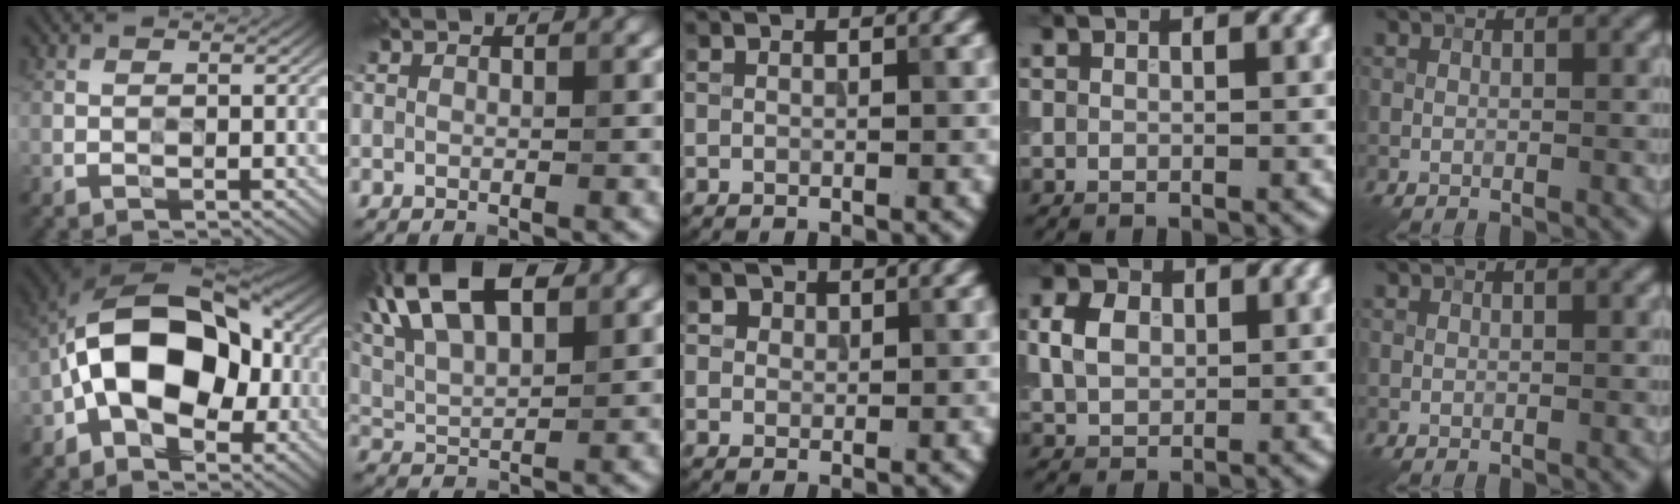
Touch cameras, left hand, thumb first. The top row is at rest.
{"thumb": {"total": 14.5, "force": [-1.8, 9.2, 11.1], "torque": [-0.173, 0.022, -0.046]}, "index": {"total": 12.0, "force": [6.5, 5.2, 8.7], "torque": [-0.183, 0.049, 0.092]}, "middle": {"total": 2.3, "force": [1.4, 1.7, 0.9], "torque": [-0.021, 0.004, 0.017]}, "ring": {"total": 3.3, "force": [0.5, 2.5, 2.2], "torque": [-0.052, 0.011, 0.014]}}